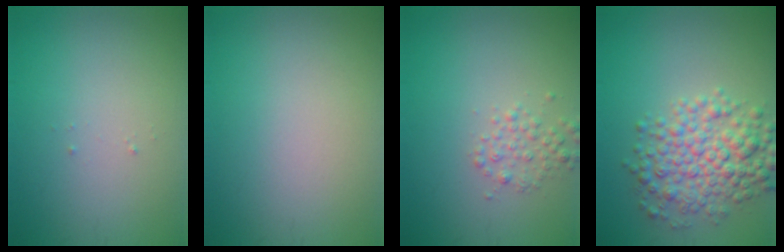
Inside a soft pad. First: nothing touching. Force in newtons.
{"total": 0.0}
{"total": 1.7, "press": 1.7, "slide": 0.0}
{"total": 5.8, "press": 5.8, "slide": 0.0}